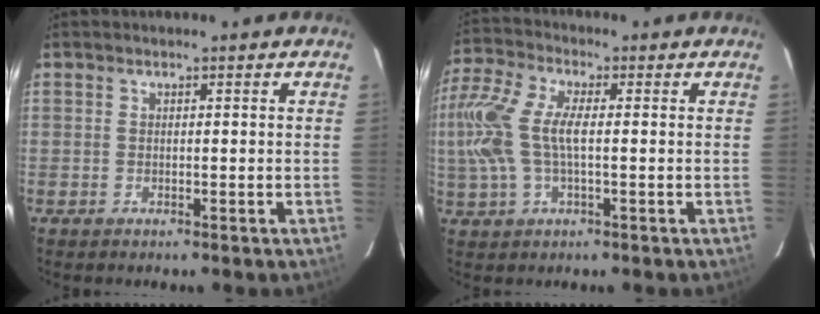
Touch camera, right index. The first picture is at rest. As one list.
[{"total": 13.9, "force": [0.0, 6.3, 12.4], "torque": [-0.265, 0.012, -0.004]}]